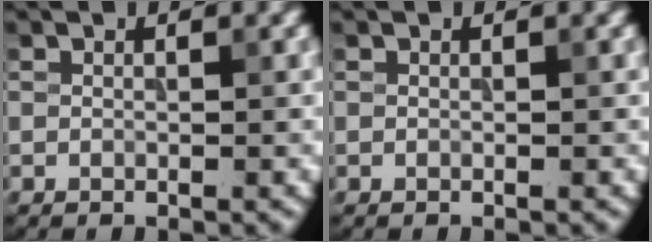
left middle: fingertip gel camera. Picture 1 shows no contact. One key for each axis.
{"total": 0.0}